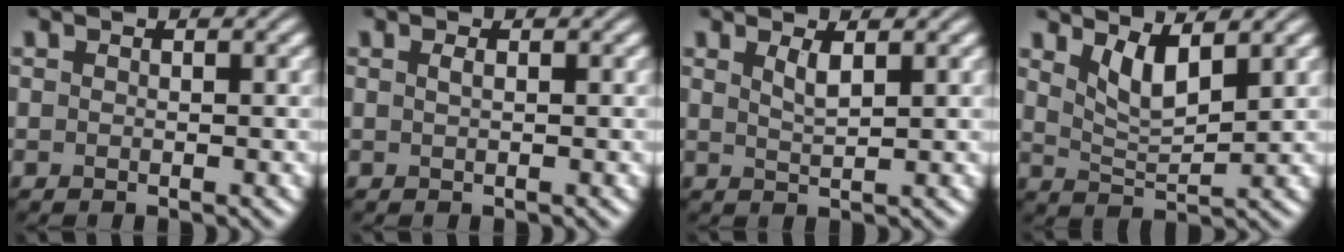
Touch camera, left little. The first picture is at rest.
{"total": 0.7, "force": [0.2, 0.3, 0.6], "torque": [-0.011, 0.005, 0.003]}
{"total": 1.6, "force": [0.9, 0.4, 1.3], "torque": [-0.025, -0.002, 0.017]}
{"total": 3.5, "force": [2.1, 1.0, 2.6], "torque": [-0.055, -0.010, 0.044]}